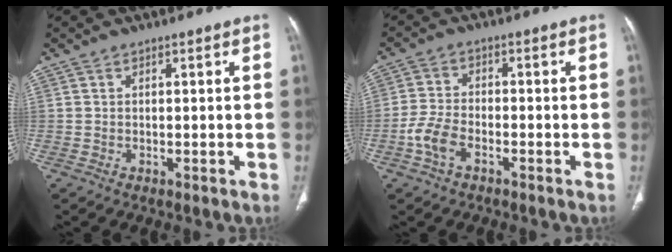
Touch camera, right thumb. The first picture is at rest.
{"total": 5.4, "force": [-2.7, 2.9, 3.7], "torque": [-0.080, 0.017, -0.056]}